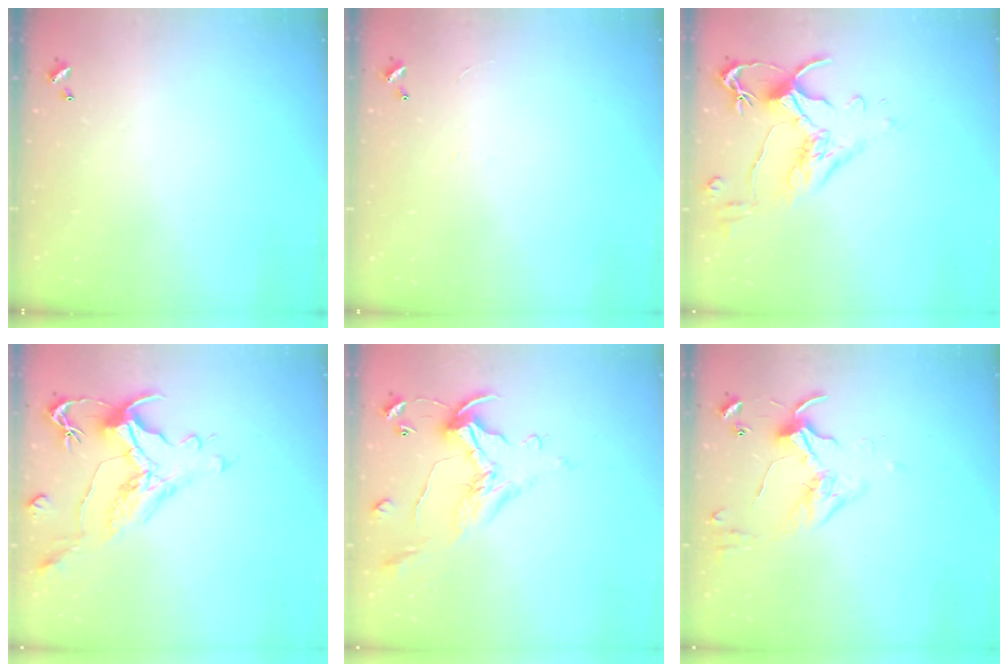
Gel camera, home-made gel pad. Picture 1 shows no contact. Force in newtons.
{"total": 1.3, "press": 1.3, "slide": 0.4}
{"total": 2.5, "press": 2.1, "slide": 1.2}
{"total": 1.4, "press": 0.2, "slide": 1.4}
{"total": 1.8, "press": 1.5, "slide": 1.1}
{"total": 3.6, "press": 3.5, "slide": 0.7}